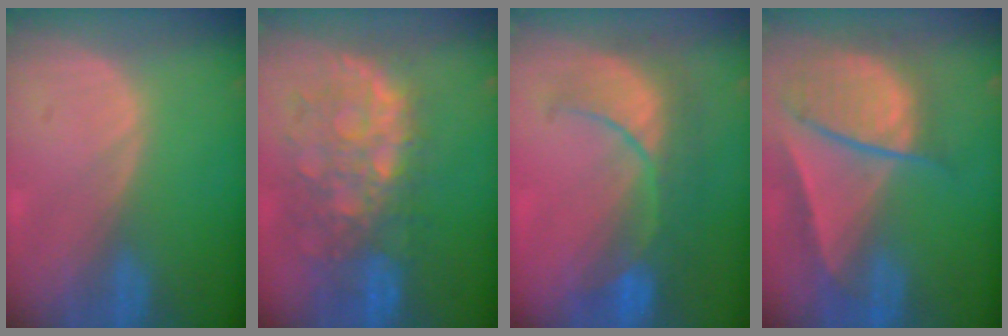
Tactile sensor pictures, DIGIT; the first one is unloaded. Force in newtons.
{"total": 10.8, "press": 9.5, "slide": 5.0}
{"total": 8.4, "press": 8.3, "slide": 0.7}
{"total": 9.4, "press": 8.1, "slide": 4.7}